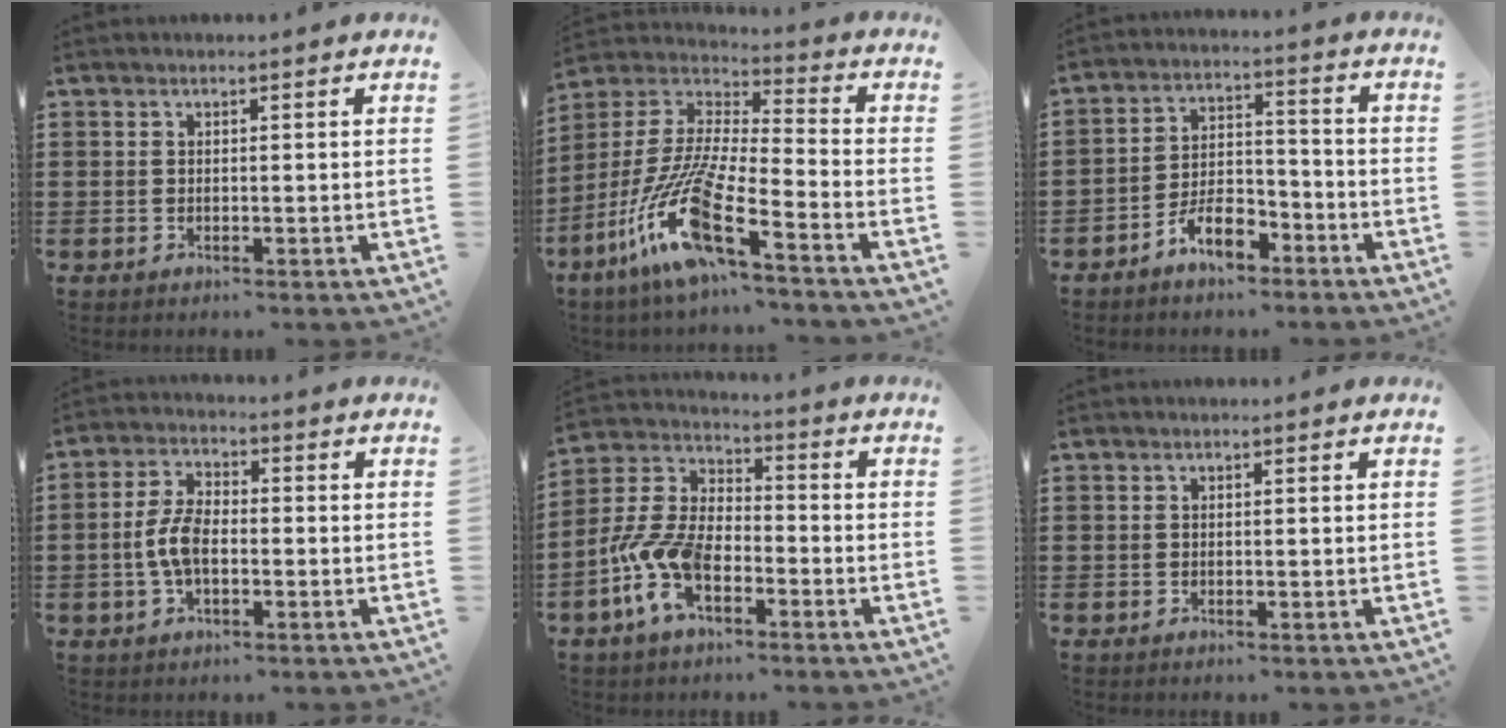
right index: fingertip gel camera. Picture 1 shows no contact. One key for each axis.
{"total": 14.1, "fx": -9.7, "fy": 1.2, "fz": 10.2, "tx": -0.230, "ty": -0.008, "tz": -0.189}
{"total": 6.8, "fx": -4.8, "fy": 2.9, "fz": 3.8, "tx": -0.074, "ty": 0.016, "tz": -0.089}
{"total": 5.9, "fx": -1.1, "fy": 3.0, "fz": 5.0, "tx": -0.124, "ty": -0.005, "tz": -0.030}
{"total": 10.3, "fx": -4.6, "fy": 5.1, "fz": 7.7, "tx": -0.208, "ty": -0.011, "tz": -0.096}
{"total": 0.0}